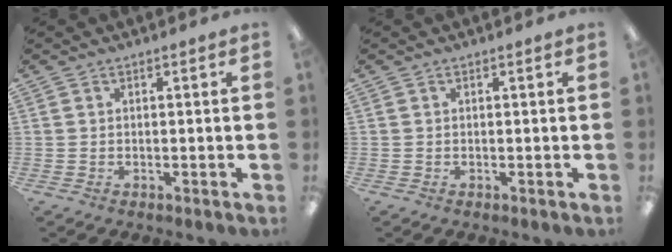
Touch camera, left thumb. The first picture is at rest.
{"total": 0.0}